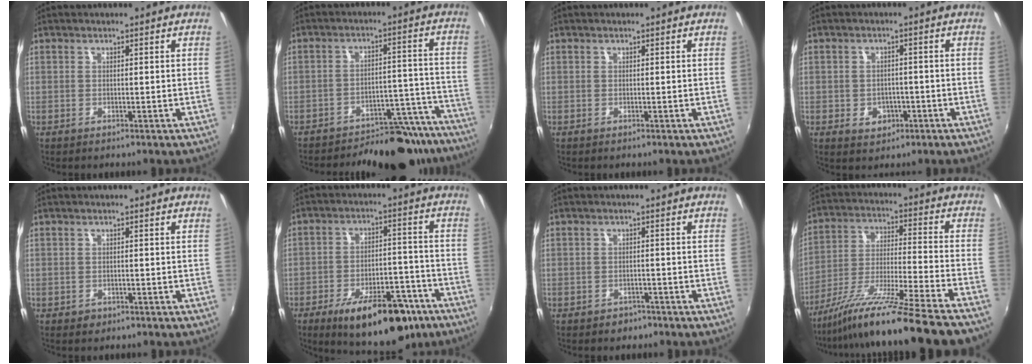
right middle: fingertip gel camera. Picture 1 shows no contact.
{"total": 18.4, "force": [-16.6, 5.8, 5.4], "torque": [-0.055, 0.041, -0.195]}
{"total": 0.0}
{"total": 4.6, "force": [-1.8, 3.8, 1.9], "torque": [-0.042, 0.001, -0.018]}
{"total": 1.0, "force": [-0.6, 0.8, 0.1], "torque": [-0.003, -0.003, -0.007]}
{"total": 18.0, "force": [-11.6, 7.6, 11.6], "torque": [-0.179, 0.001, -0.154]}
{"total": 2.5, "force": [-1.8, 1.7, 0.3], "torque": [-0.012, -0.001, -0.025]}
{"total": 22.8, "force": [-19.0, -2.7, 12.4], "torque": [-0.200, -0.070, -0.311]}